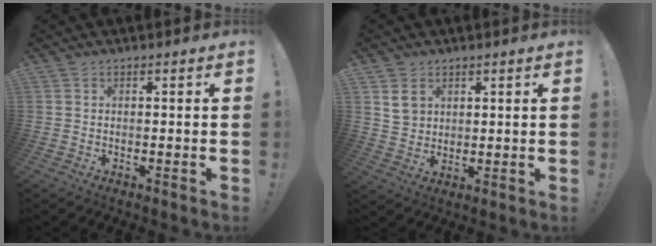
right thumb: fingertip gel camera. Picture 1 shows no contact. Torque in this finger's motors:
{"motor_torque": [0.25, -0.17, 0.05, 0.55, 0.05]}